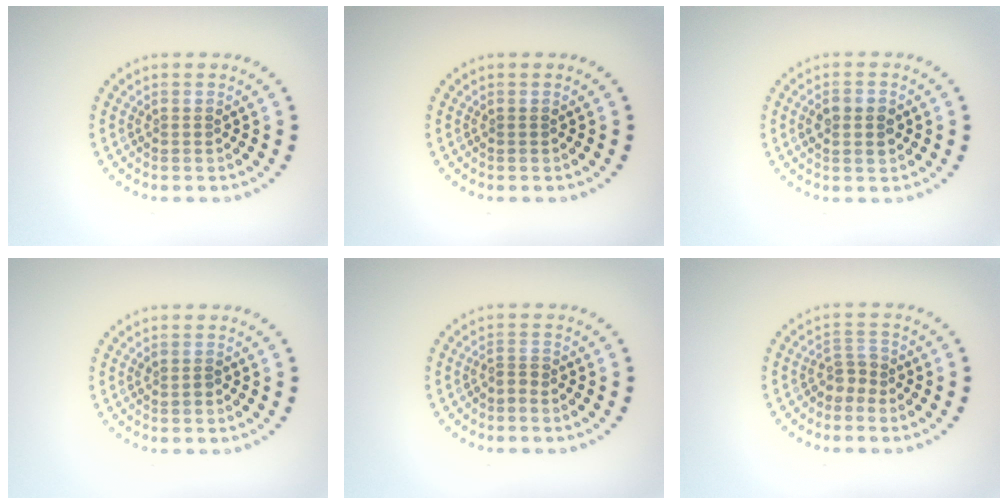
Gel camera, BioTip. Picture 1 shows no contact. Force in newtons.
{"total": 0.0}
{"total": 2.3, "press": 2.3, "slide": 0.1}
{"total": 0.7, "press": 0.7, "slide": 0.2}
{"total": 1.0, "press": 0.4, "slide": 0.9}
{"total": 1.9, "press": 1.3, "slide": 1.4}